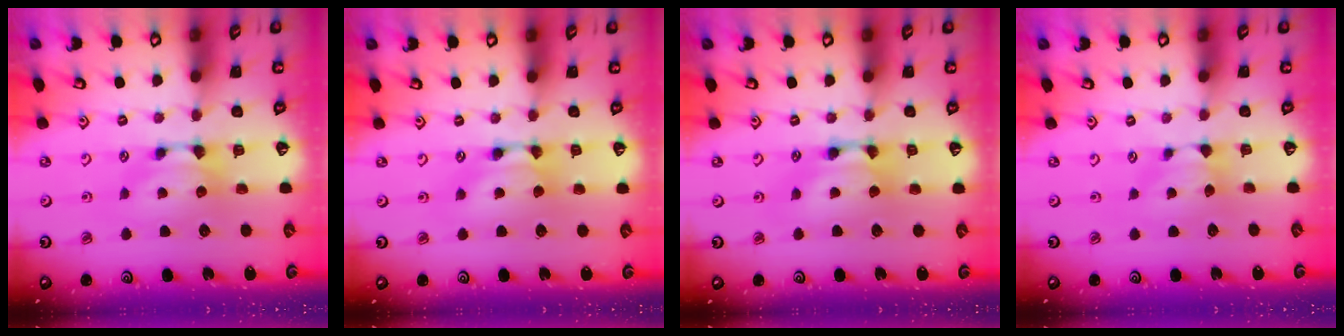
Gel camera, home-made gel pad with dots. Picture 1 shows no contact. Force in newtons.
{"total": 1.6, "press": 1.6, "slide": 0.1}
{"total": 1.7, "press": 1.7, "slide": 0.1}
{"total": 1.3, "press": 1.2, "slide": 0.6}